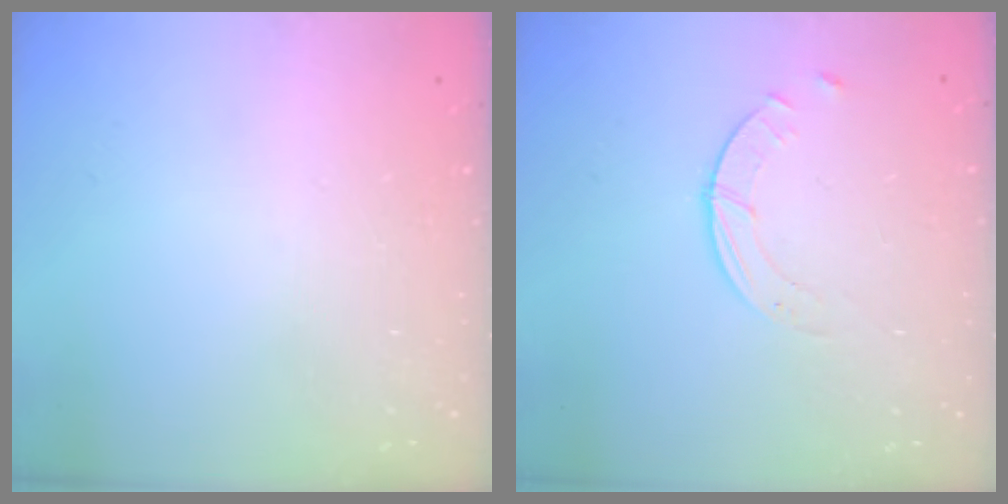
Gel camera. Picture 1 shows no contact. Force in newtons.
{"total": 2.5, "press": 2.5, "slide": 0.3}